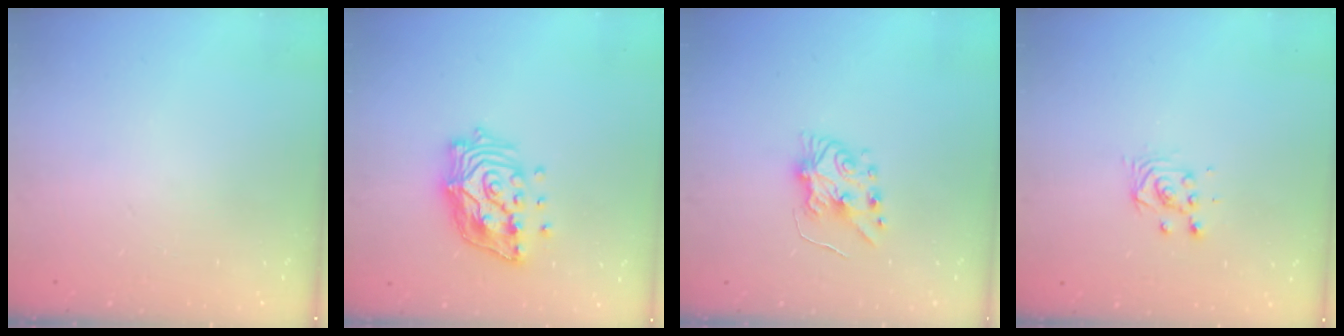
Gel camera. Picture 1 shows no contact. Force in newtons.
{"total": 14.9, "press": 14.8, "slide": 1.7}
{"total": 6.6, "press": 6.6, "slide": 0.7}
{"total": 3.7, "press": 3.7, "slide": 0.3}